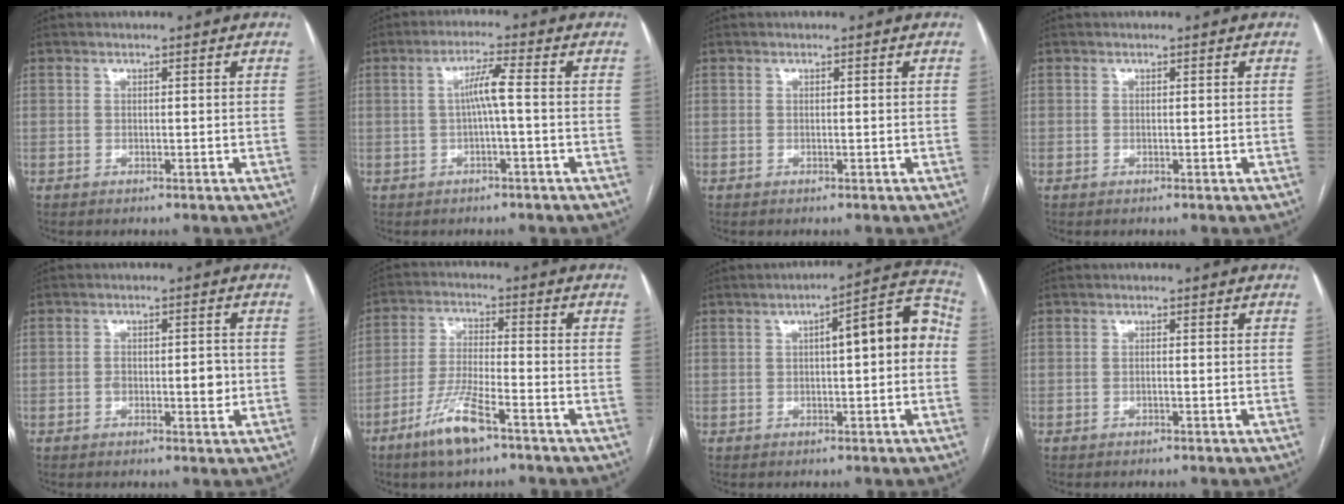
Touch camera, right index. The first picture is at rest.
{"total": 4.0, "force": [-0.2, -0.3, 4.0], "torque": [-0.072, 0.013, 0.000]}
{"total": 0.0}
{"total": 0.0}
{"total": 4.5, "force": [-0.8, 1.9, 4.0], "torque": [-0.061, 0.002, -0.008]}
{"total": 8.7, "force": [-5.5, 1.3, 6.6], "torque": [-0.137, -0.012, -0.103]}
{"total": 9.9, "force": [0.8, 2.4, 9.6], "torque": [-0.124, 0.042, 0.008]}
{"total": 0.5, "force": [-0.1, 0.1, 0.5], "torque": [-0.010, 0.000, -0.002]}